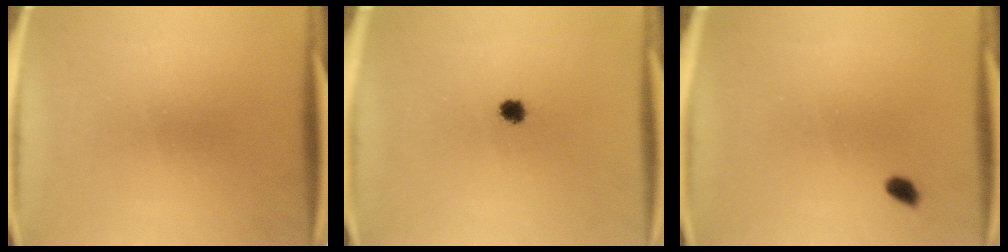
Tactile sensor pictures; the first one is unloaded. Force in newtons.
{"total": 2.4}
{"total": 1.5}